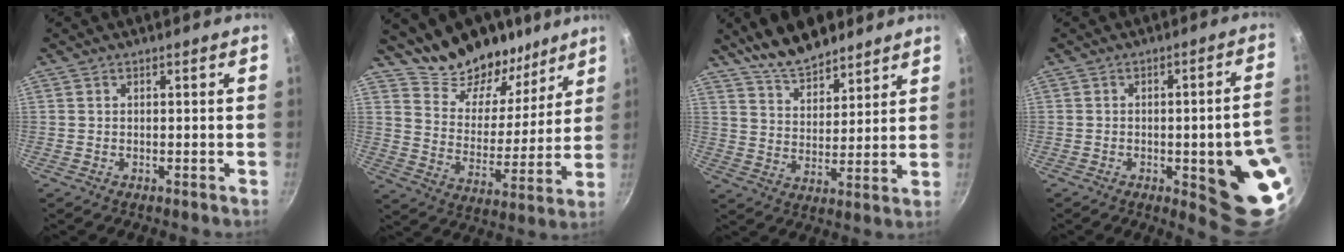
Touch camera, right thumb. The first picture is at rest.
{"total": 16.9, "force": [13.4, 8.1, 6.3], "torque": [-0.051, -0.104, 0.220]}
{"total": 12.0, "force": [9.9, 4.6, 5.0], "torque": [-0.055, -0.052, 0.171]}
{"total": 15.8, "force": [-3.4, 4.2, 14.8], "torque": [-0.134, 0.017, -0.041]}